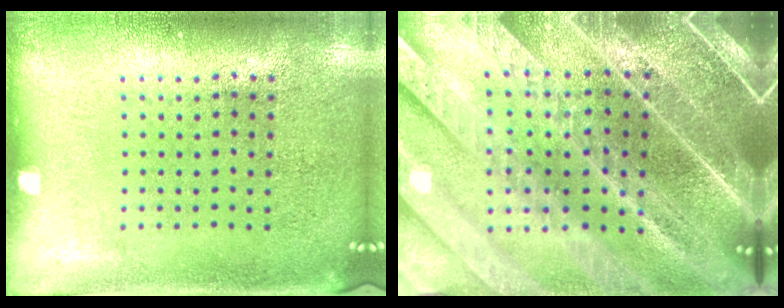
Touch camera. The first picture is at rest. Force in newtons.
{"total": 5.5, "press": 4.6, "slide": 2.9}